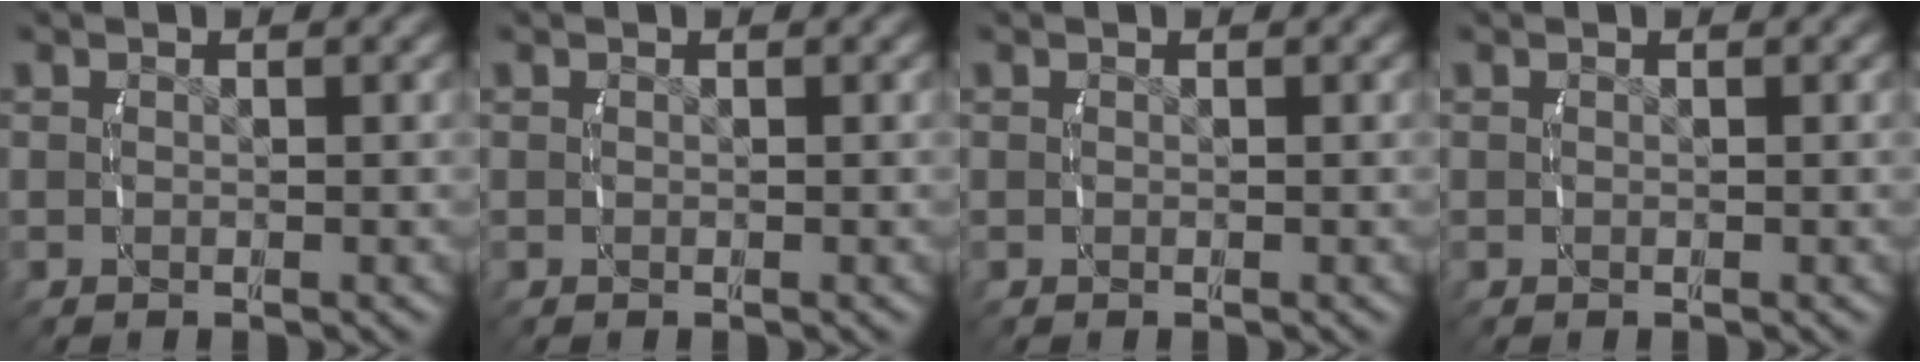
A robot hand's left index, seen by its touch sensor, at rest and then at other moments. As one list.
[{"total": 0.0}, {"total": 0.0}, {"total": 0.0}]